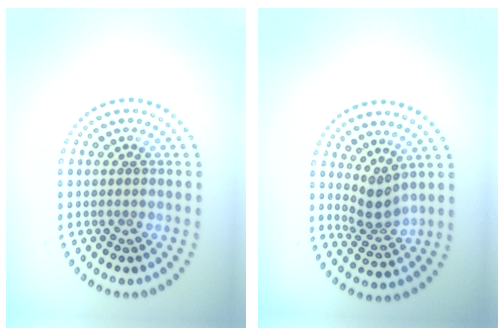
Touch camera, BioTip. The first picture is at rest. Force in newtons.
{"total": 2.5, "press": 1.8, "slide": 1.7}